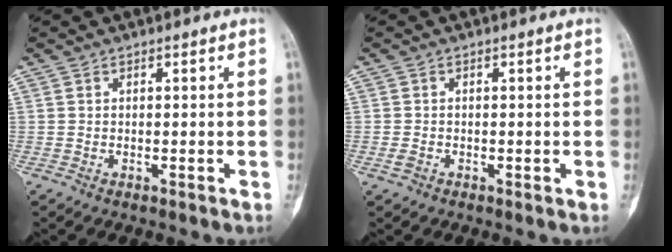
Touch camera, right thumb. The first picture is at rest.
{"total": 1.1, "force": [-0.5, 0.8, 0.3], "torque": [-0.007, 0.003, -0.010]}